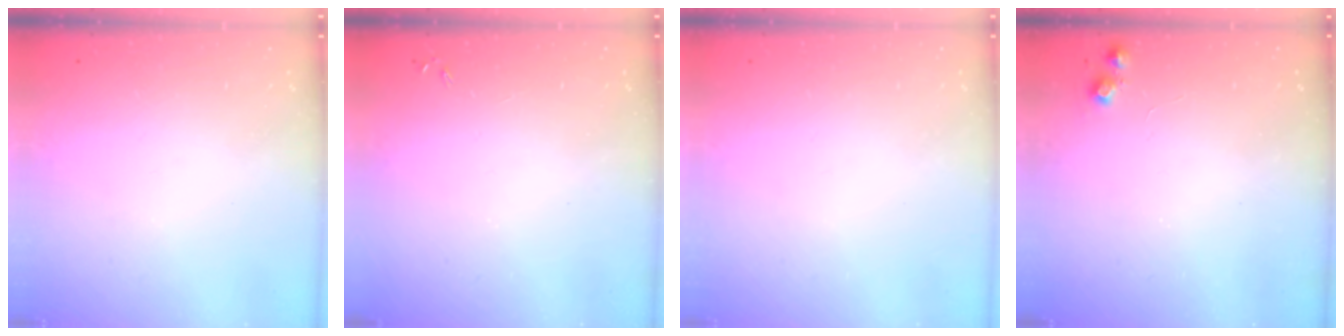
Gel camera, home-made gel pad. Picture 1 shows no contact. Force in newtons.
{"total": 0.0}
{"total": 0.0}
{"total": 5.6, "press": 5.5, "slide": 0.8}